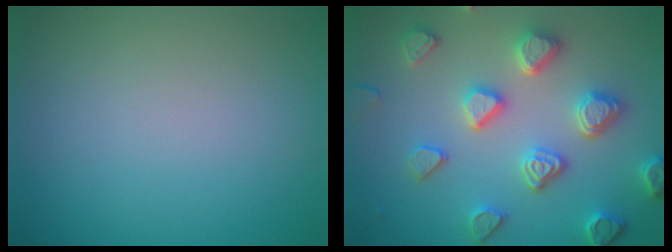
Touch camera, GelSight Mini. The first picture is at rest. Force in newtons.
{"total": 4.9, "press": 4.7, "slide": 1.3}